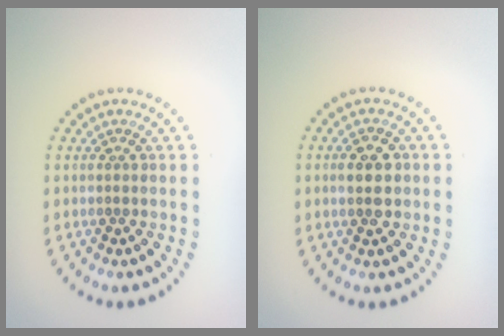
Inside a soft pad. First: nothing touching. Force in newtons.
{"total": 2.8, "press": 2.8, "slide": 0.1}